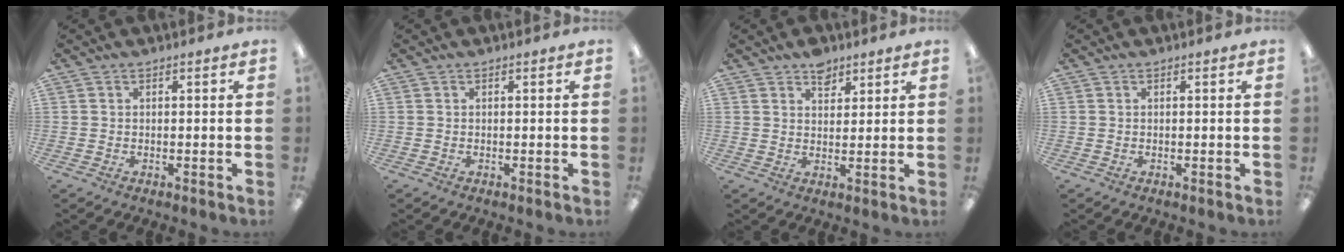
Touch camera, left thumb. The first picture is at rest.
{"total": 0.0}
{"total": 4.8, "force": [3.6, 2.7, 1.7], "torque": [-0.009, -0.019, 0.061]}
{"total": 0.0}